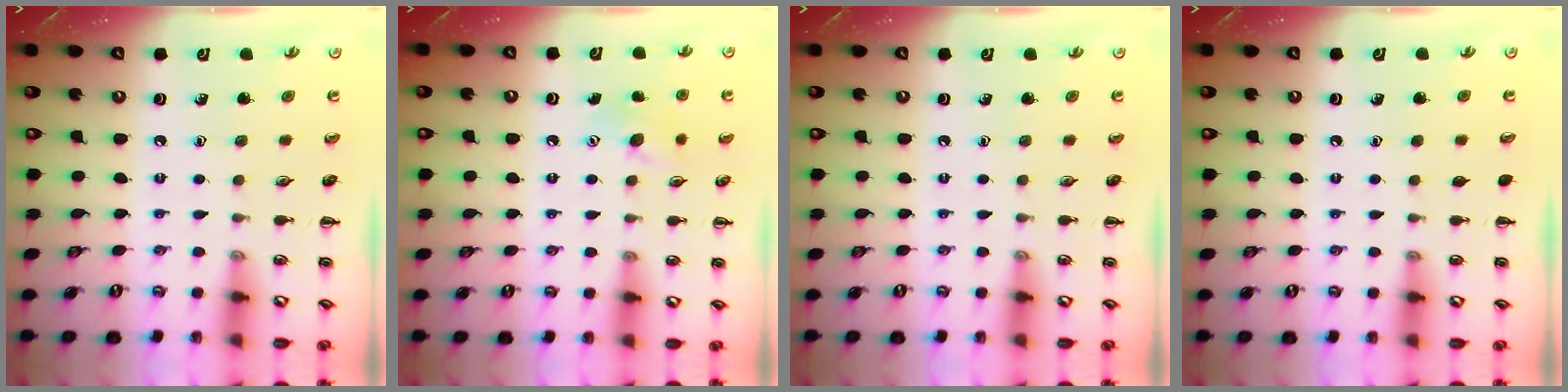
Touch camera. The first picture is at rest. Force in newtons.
{"total": 6.9, "press": 6.7, "slide": 1.7}
{"total": 0.0}
{"total": 0.0}